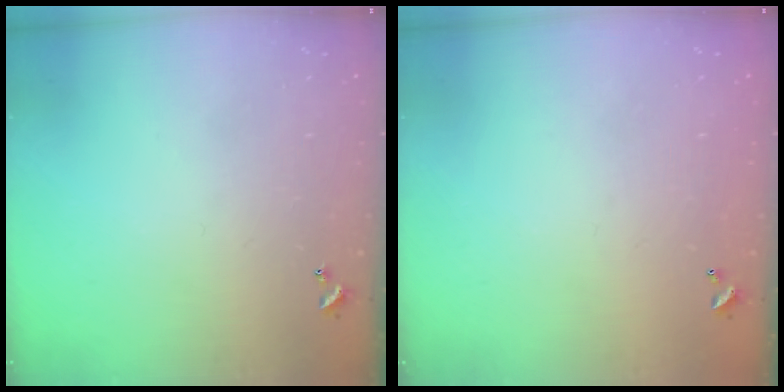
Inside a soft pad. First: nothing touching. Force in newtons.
{"total": 2.9, "press": 2.9, "slide": 0.1}